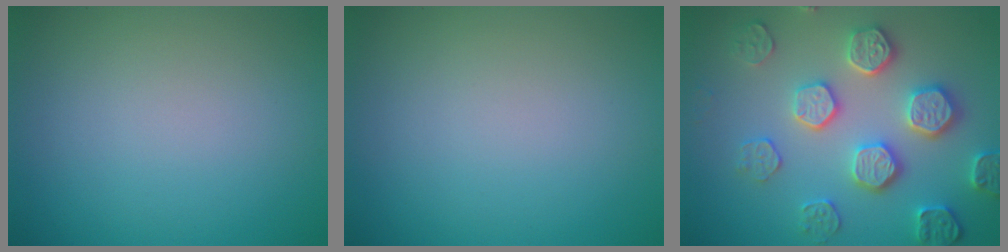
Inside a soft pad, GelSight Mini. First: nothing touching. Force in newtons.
{"total": 0.0}
{"total": 4.8, "press": 4.7, "slide": 1.0}